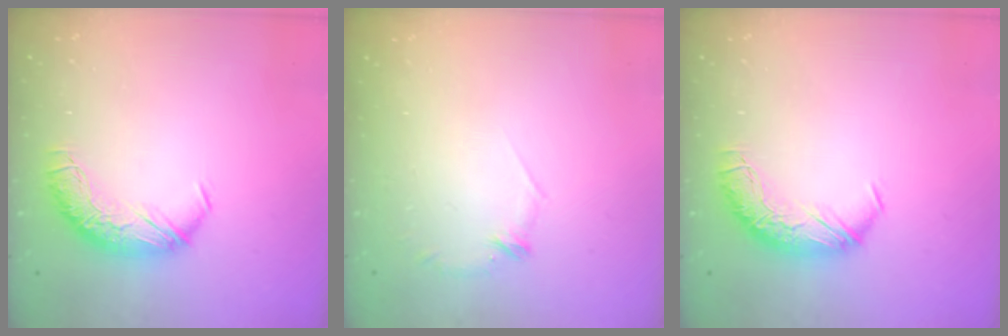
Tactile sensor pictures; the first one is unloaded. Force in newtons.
{"total": 6.8, "press": 6.8, "slide": 0.8}
{"total": 0.0}